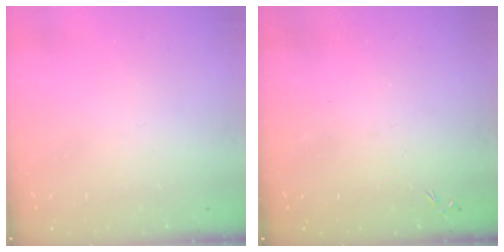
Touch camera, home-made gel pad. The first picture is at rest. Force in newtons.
{"total": 0.0}